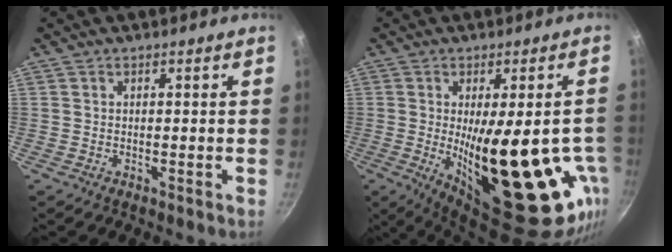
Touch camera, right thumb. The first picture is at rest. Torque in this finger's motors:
{"motor_torque": [2.61, 2.39, 2.77, 0.00, 0.55]}